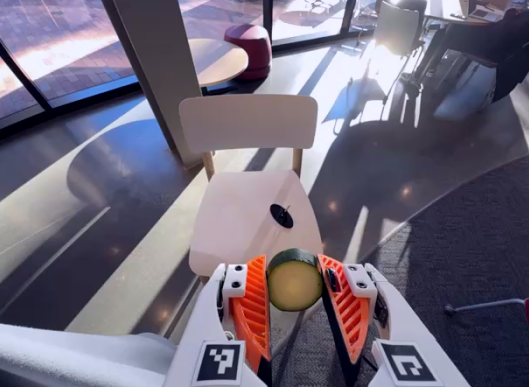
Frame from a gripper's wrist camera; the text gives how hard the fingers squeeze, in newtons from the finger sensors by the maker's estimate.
{"total": 10.1, "left": 10.3, "right": 9.8}